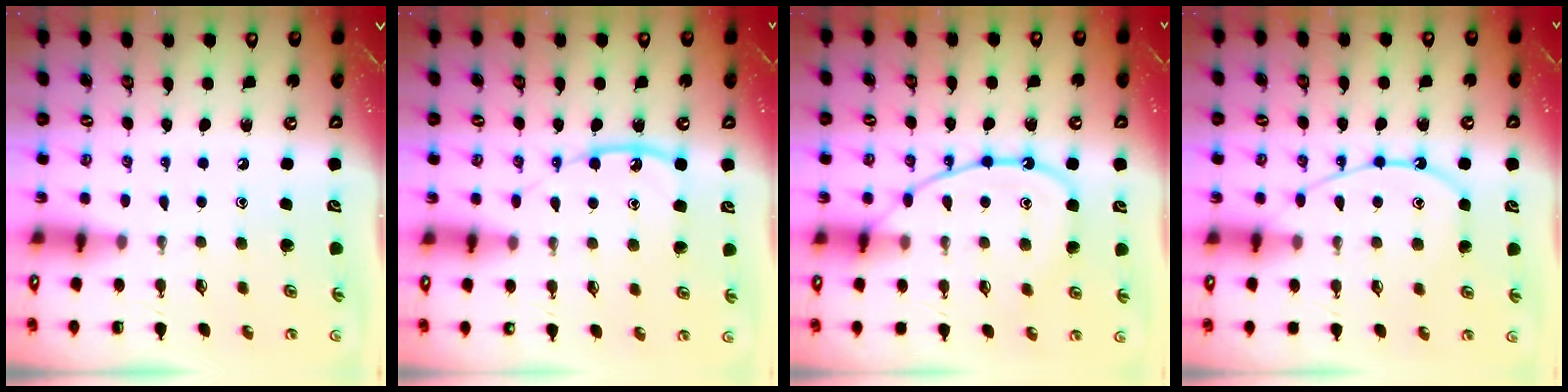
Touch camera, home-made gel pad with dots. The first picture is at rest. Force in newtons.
{"total": 10.9, "press": 10.9, "slide": 0.9}
{"total": 12.8, "press": 12.8, "slide": 1.4}
{"total": 11.1, "press": 11.1, "slide": 1.2}